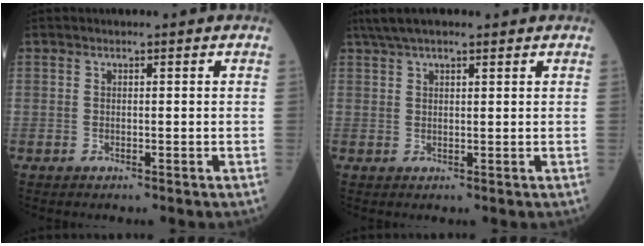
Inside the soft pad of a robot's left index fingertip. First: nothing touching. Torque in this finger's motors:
{"motor_torque": [0.19, -0.16, 0.09, 0.06]}